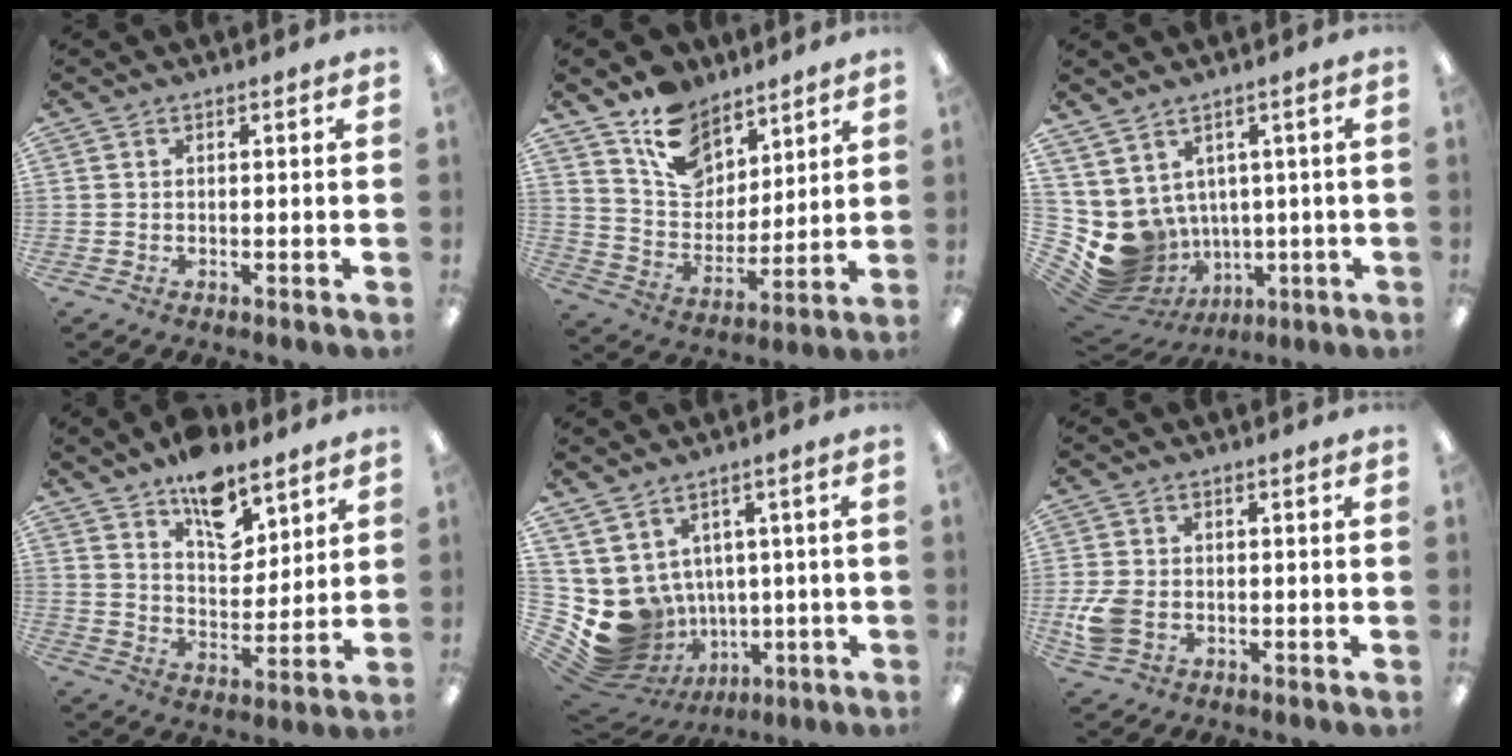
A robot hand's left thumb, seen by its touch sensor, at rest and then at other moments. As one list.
[{"total": 13.7, "force": [9.5, 8.7, 4.7], "torque": [-0.086, -0.059, 0.184]}, {"total": 7.9, "force": [0.4, 7.7, 1.8], "torque": [-0.087, -0.031, 0.026]}, {"total": 12.5, "force": [8.8, 6.3, 6.2], "torque": [-0.075, -0.054, 0.155]}, {"total": 9.2, "force": [0.0, 8.8, 2.7], "torque": [-0.098, -0.029, 0.019]}, {"total": 6.2, "force": [-1.7, 4.6, 3.9], "torque": [-0.078, 0.000, -0.031]}]